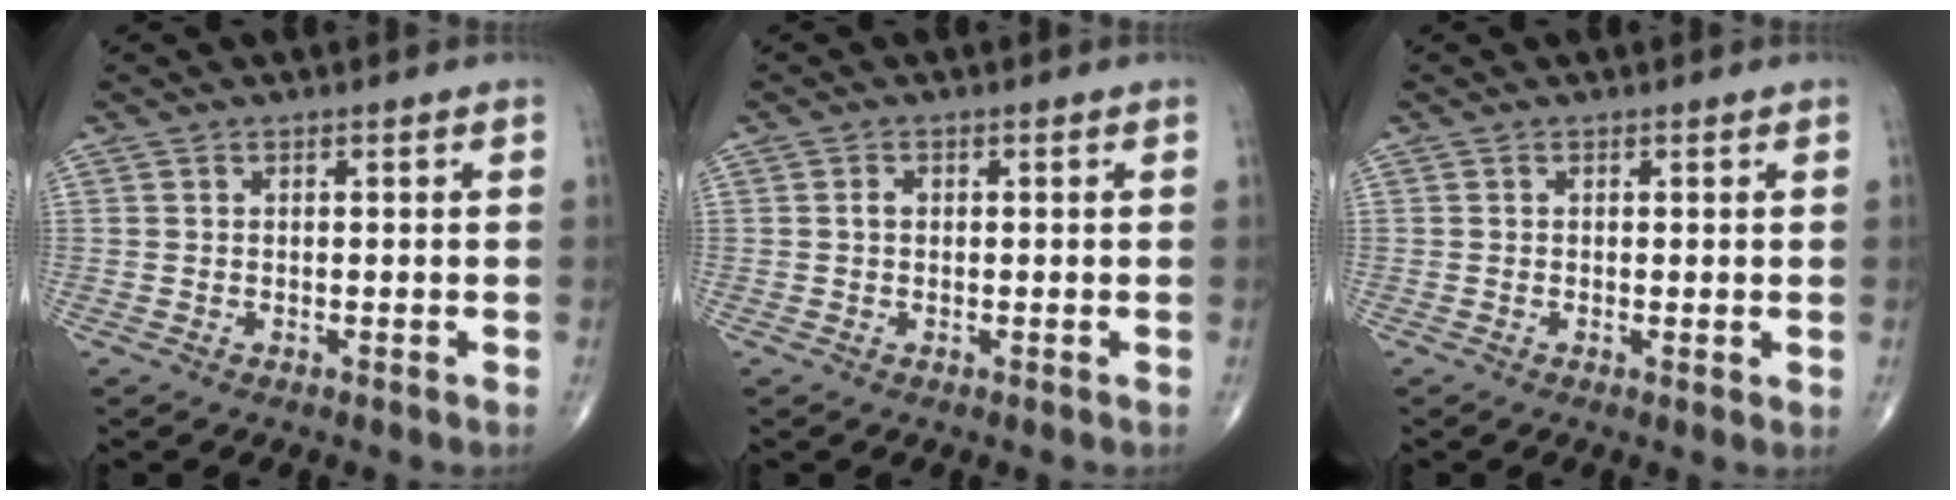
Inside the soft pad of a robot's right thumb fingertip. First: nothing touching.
{"total": 1.0, "force": [0.1, 0.8, 0.7], "torque": [-0.010, 0.003, -0.001]}
{"total": 1.0, "force": [0.1, 0.2, 0.9], "torque": [-0.017, -0.005, -0.001]}